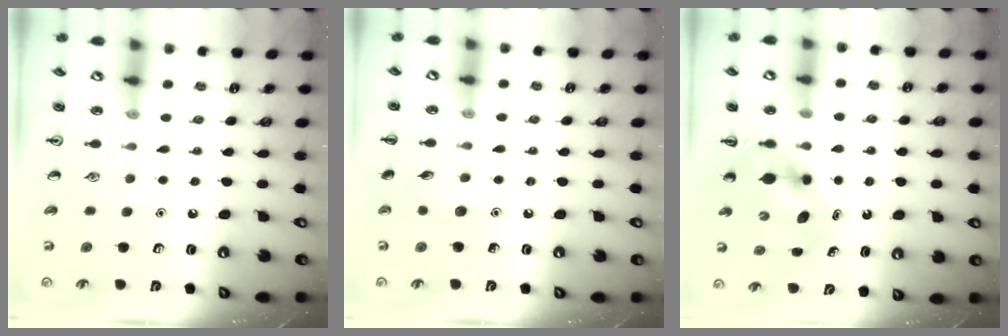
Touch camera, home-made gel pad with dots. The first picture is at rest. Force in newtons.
{"total": 5.3, "press": 5.0, "slide": 1.6}
{"total": 5.4, "press": 5.4, "slide": 0.5}